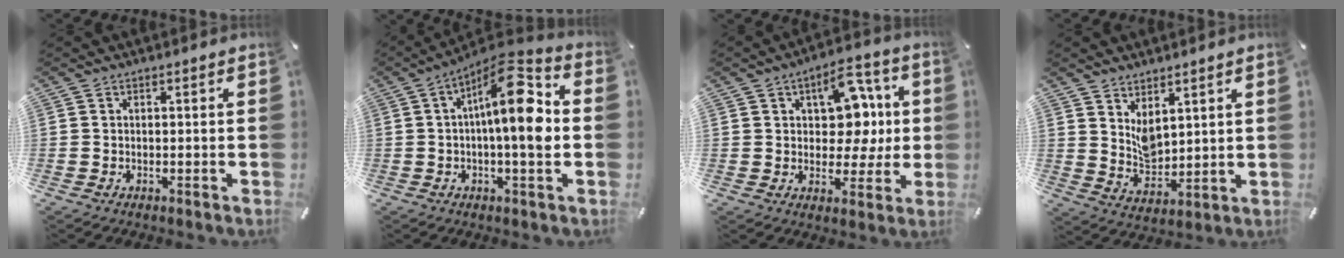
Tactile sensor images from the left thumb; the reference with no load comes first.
{"total": 15.5, "force": [1.4, 5.2, 14.5], "torque": [-0.229, -0.013, 0.014]}
{"total": 12.8, "force": [3.3, 9.3, 8.3], "torque": [-0.101, -0.014, 0.059]}
{"total": 6.1, "force": [4.0, 4.1, 2.2], "torque": [-0.040, -0.026, 0.076]}